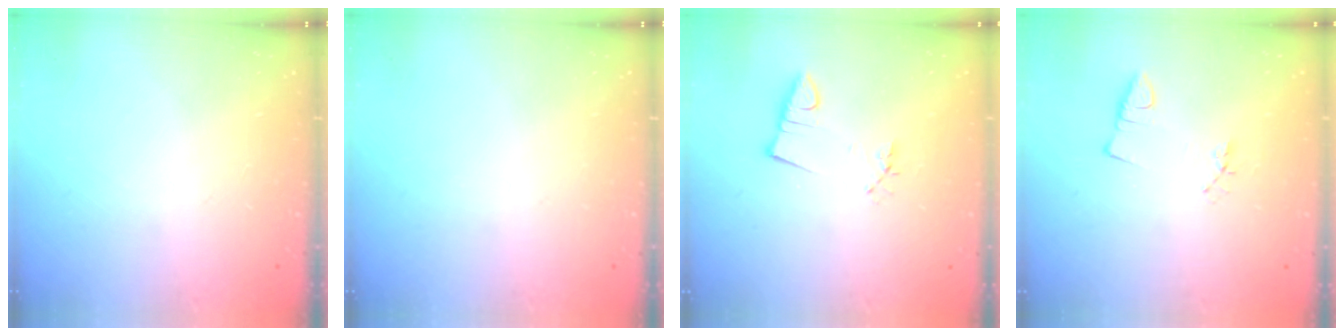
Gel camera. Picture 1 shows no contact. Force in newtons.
{"total": 0.0}
{"total": 2.9, "press": 1.6, "slide": 2.4}
{"total": 1.9, "press": 1.4, "slide": 1.3}